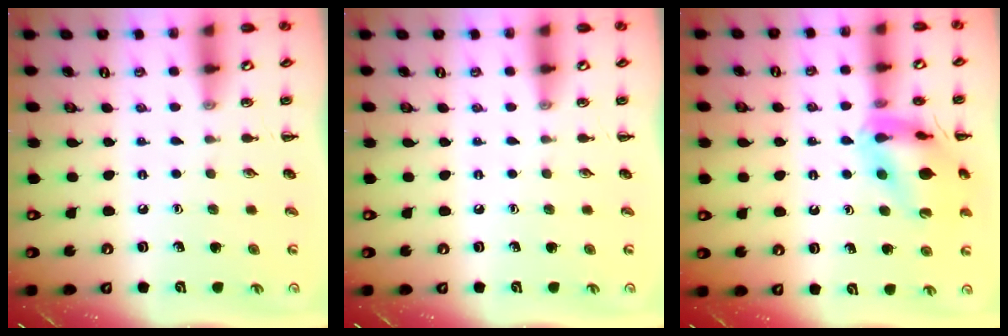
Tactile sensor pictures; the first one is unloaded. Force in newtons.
{"total": 0.0}
{"total": 15.8, "press": 15.8, "slide": 1.3}